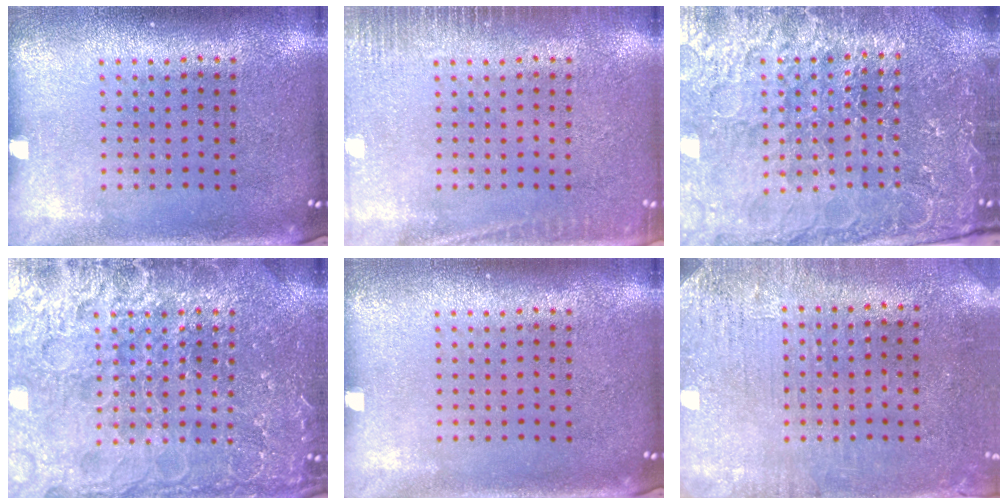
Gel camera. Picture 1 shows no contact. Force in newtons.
{"total": 2.0, "press": 2.0, "slide": 0.3}
{"total": 4.9, "press": 4.6, "slide": 1.7}
{"total": 6.9, "press": 6.8, "slide": 0.8}
{"total": 0.0}
{"total": 3.1, "press": 2.6, "slide": 1.7}